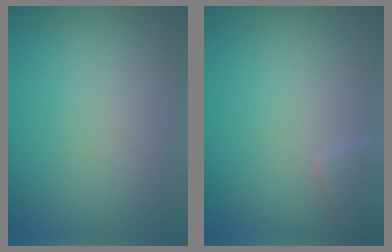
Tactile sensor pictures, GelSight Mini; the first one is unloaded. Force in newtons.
{"total": 1.6, "press": 1.6, "slide": 0.1}